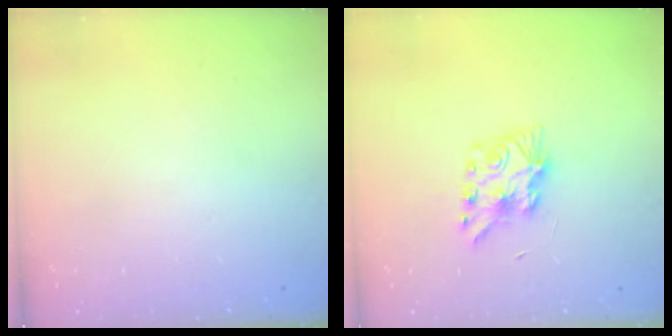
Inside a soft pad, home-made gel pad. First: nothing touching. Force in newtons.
{"total": 7.9, "press": 7.9, "slide": 0.7}